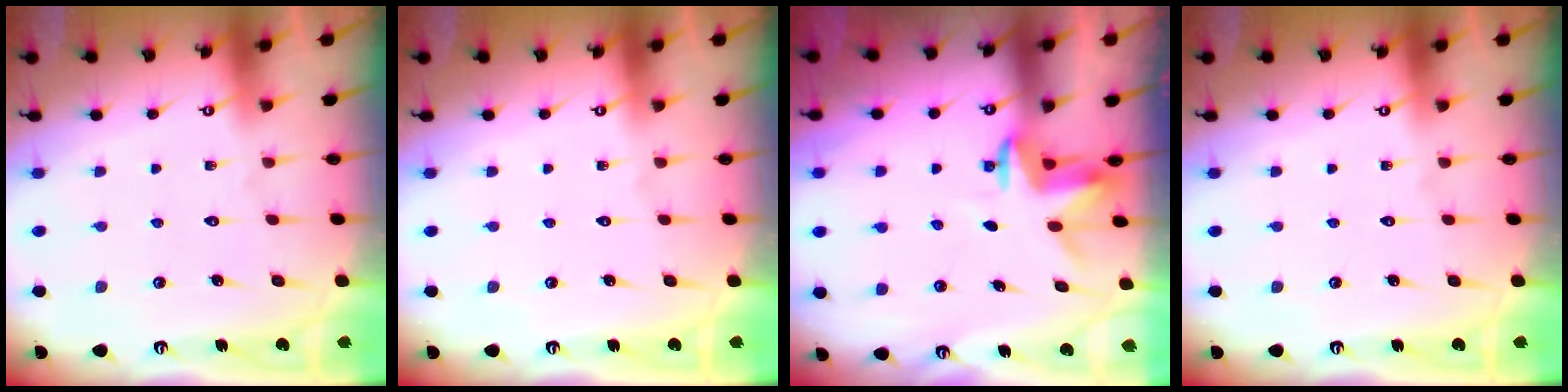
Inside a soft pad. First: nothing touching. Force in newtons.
{"total": 0.0}
{"total": 3.1, "press": 3.1, "slide": 0.2}
{"total": 0.0}